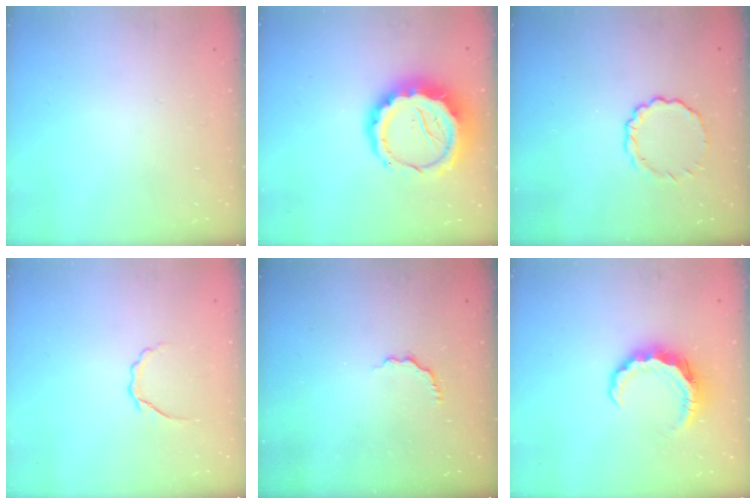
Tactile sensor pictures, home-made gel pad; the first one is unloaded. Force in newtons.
{"total": 15.2, "press": 14.8, "slide": 3.2}
{"total": 7.3, "press": 7.1, "slide": 1.5}
{"total": 5.3, "press": 5.2, "slide": 1.1}
{"total": 2.8, "press": 2.6, "slide": 0.9}
{"total": 8.2, "press": 8.2, "slide": 1.1}